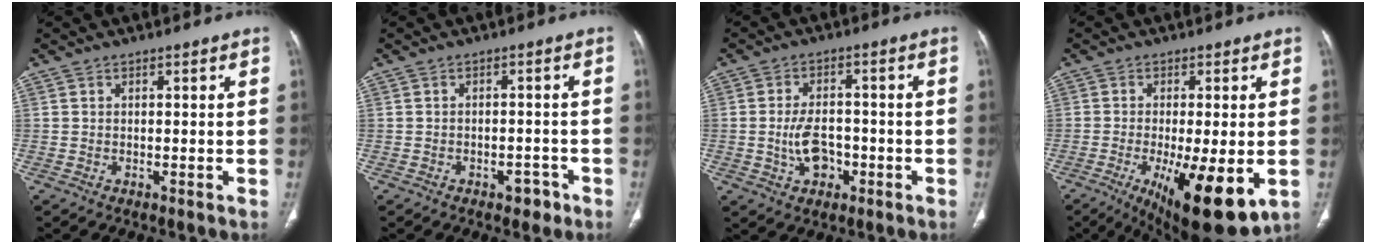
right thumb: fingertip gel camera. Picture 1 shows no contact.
{"total": 3.0, "force": [-1.9, 1.9, 1.5], "torque": [-0.008, 0.015, -0.019]}
{"total": 6.6, "force": [-1.7, 4.4, 4.6], "torque": [-0.067, 0.014, -0.025]}
{"total": 15.8, "force": [-4.9, 4.8, 14.2], "torque": [-0.195, -0.022, -0.059]}